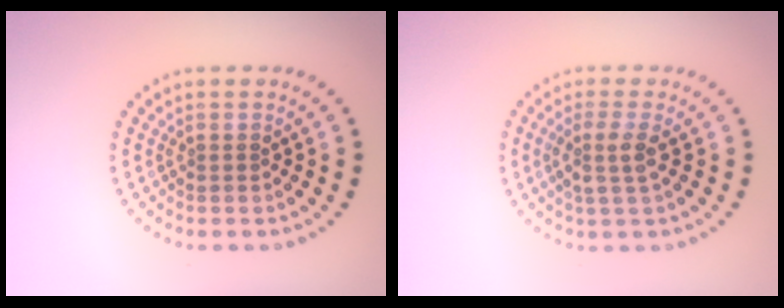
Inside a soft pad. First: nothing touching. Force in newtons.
{"total": 2.2, "press": 1.9, "slide": 1.2}